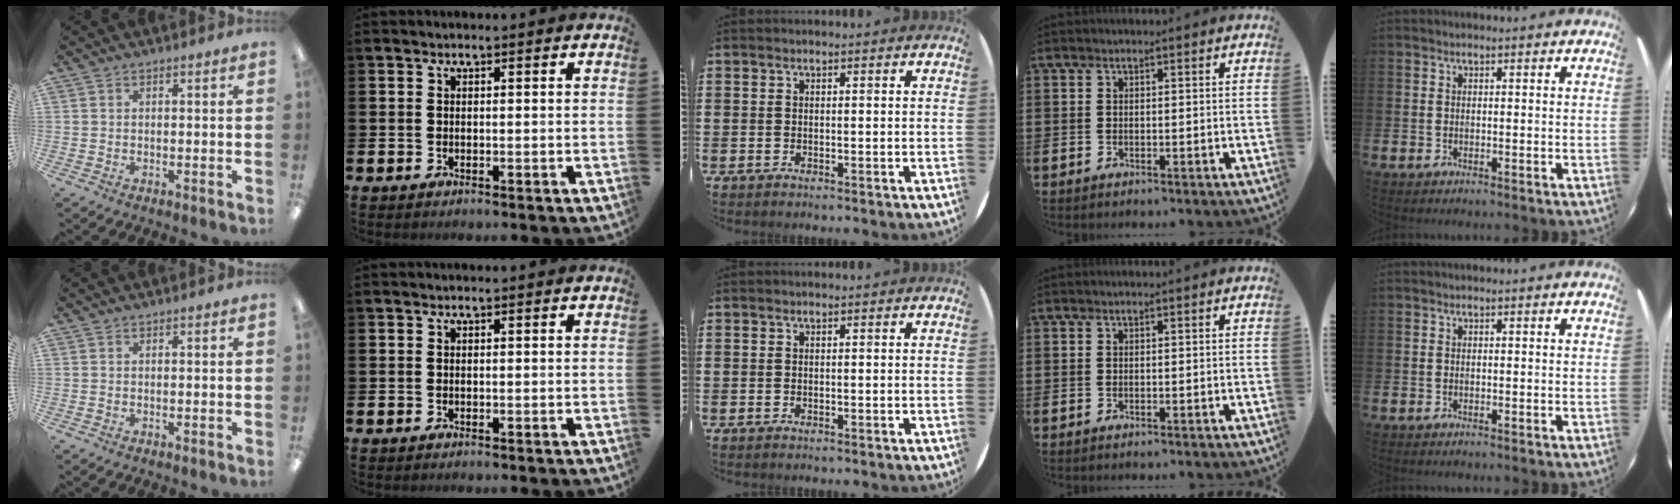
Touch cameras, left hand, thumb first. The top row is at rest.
{}